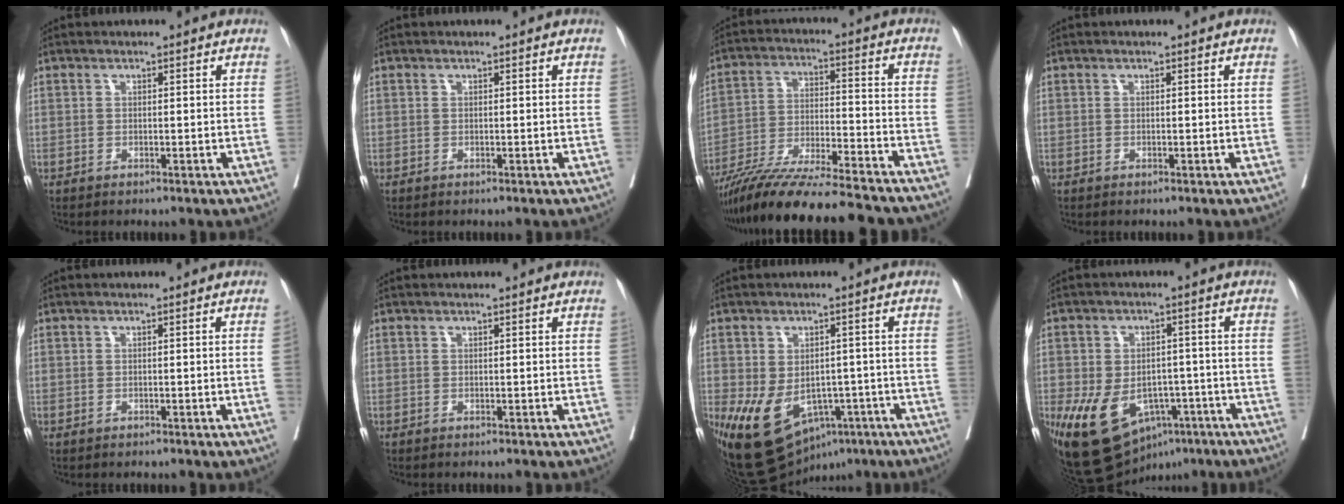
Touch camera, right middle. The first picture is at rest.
{"total": 0.0}
{"total": 21.4, "force": [-18.8, 1.2, 10.1], "torque": [-0.172, -0.030, -0.304]}
{"total": 0.0}
{"total": 0.8, "force": [-0.2, -0.1, 0.8], "torque": [-0.012, 0.004, -0.003]}
{"total": 0.0}
{"total": 14.7, "force": [-7.0, 9.4, 8.9], "torque": [-0.169, -0.003, -0.092]}
{"total": 16.0, "force": [-7.4, 10.2, 9.8], "torque": [-0.193, 0.003, -0.100]}